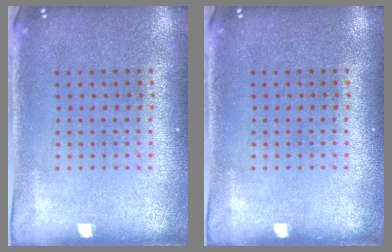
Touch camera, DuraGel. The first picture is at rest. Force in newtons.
{"total": 0.0}